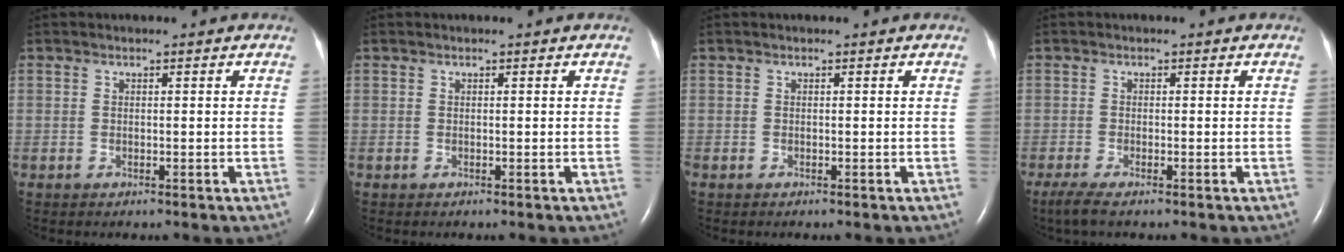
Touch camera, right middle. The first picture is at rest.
{"total": 0.0}
{"total": 0.0}
{"total": 2.6, "force": [-1.8, 0.3, 1.8], "torque": [-0.041, -0.009, -0.038]}